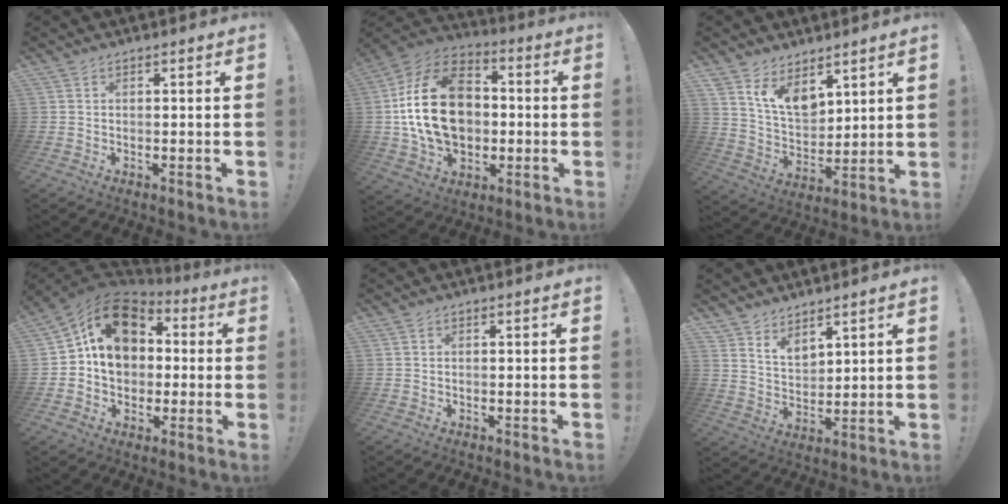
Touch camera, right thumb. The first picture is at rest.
{"total": 24.1, "force": [0.3, 17.0, 17.1], "torque": [-0.307, 0.026, 0.018]}
{"total": 10.6, "force": [7.0, 6.3, 4.8], "torque": [-0.091, -0.047, 0.138]}
{"total": 17.3, "force": [3.5, 13.4, 10.4], "torque": [-0.151, 0.008, 0.065]}
{"total": 0.0}
{"total": 5.9, "force": [5.2, 2.7, 0.3], "torque": [-0.019, -0.044, 0.101]}